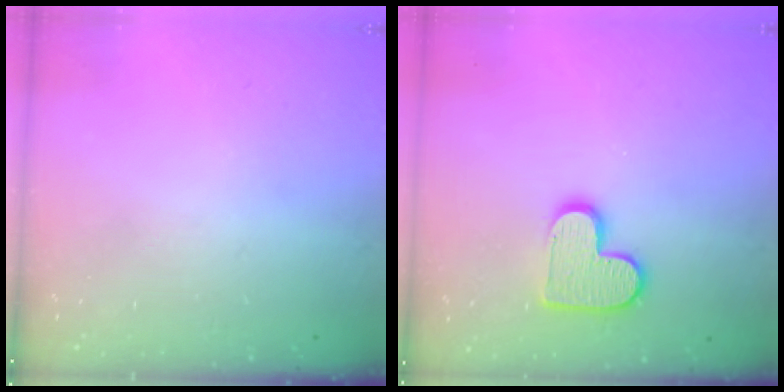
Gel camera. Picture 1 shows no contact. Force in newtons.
{"total": 11.9, "press": 11.9, "slide": 0.6}